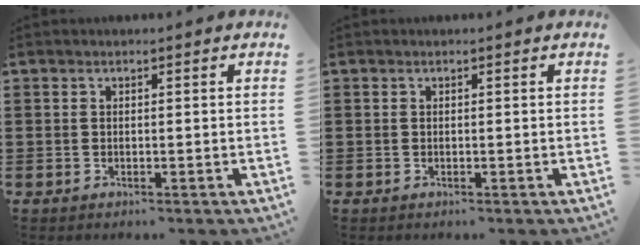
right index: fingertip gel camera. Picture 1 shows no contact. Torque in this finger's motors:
{"motor_torque": [-0.01, 0.08, 0.00, 0.00]}